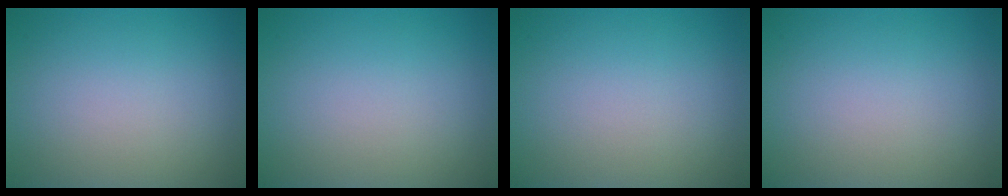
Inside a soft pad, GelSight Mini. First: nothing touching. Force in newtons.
{"total": 0.0}
{"total": 0.0}
{"total": 0.0}